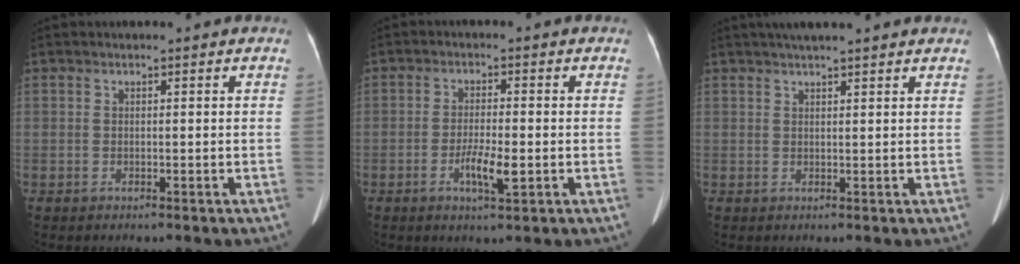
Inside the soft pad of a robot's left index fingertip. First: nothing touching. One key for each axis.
{"total": 4.6, "fx": -1.4, "fy": 0.9, "fz": 4.3, "tx": -0.081, "ty": -0.004, "tz": -0.023}
{"total": 7.7, "fx": 6.5, "fy": 0.3, "fz": 4.0, "tx": -0.059, "ty": 0.035, "tz": 0.086}